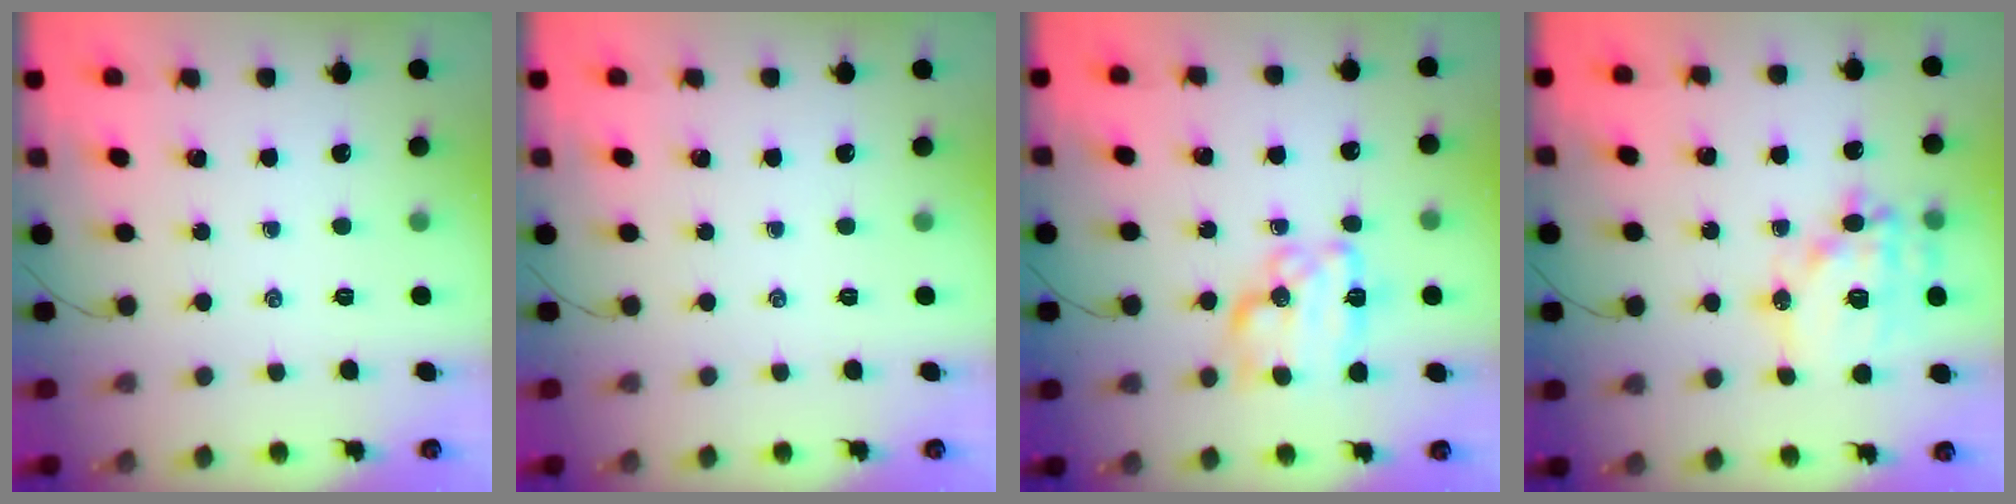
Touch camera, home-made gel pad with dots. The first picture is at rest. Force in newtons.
{"total": 0.0}
{"total": 13.7, "press": 13.7, "slide": 0.5}
{"total": 17.3, "press": 16.9, "slide": 3.5}